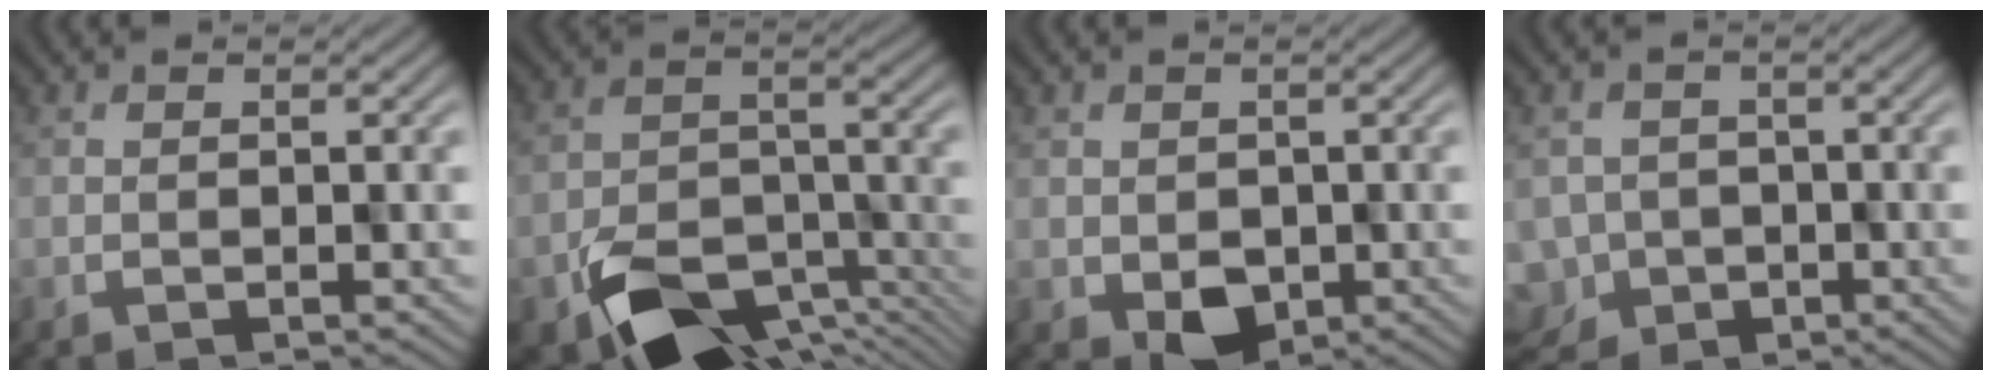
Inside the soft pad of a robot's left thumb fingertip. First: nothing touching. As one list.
[{"total": 12.0, "force": [-7.4, 6.4, 7.0], "torque": [-0.128, -0.028, -0.123]}, {"total": 3.9, "force": [-1.0, 3.2, 2.0], "torque": [-0.031, -0.017, -0.011]}, {"total": 6.4, "force": [-3.7, 5.1, 1.3], "torque": [-0.034, -0.022, -0.050]}]